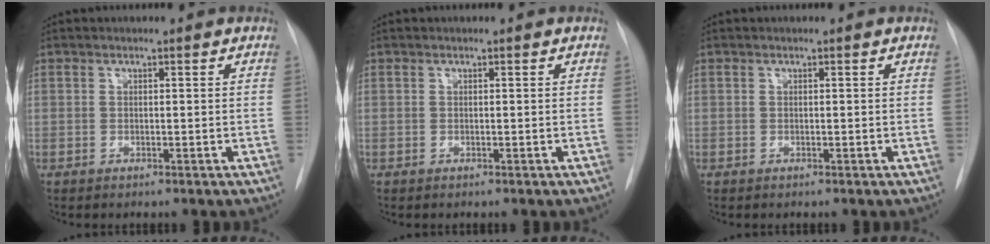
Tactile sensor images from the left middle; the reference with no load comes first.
{"total": 0.0}
{"total": 0.0}